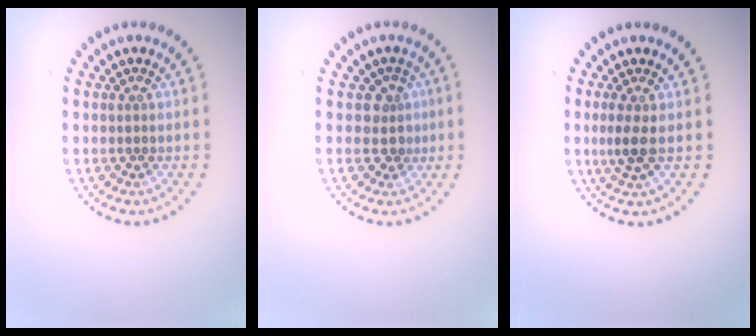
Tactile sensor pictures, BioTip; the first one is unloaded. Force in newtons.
{"total": 2.0, "press": 1.5, "slide": 1.3}
{"total": 1.9, "press": 1.6, "slide": 1.0}